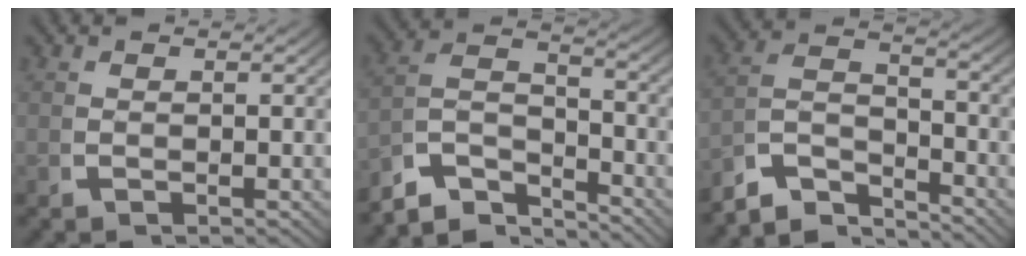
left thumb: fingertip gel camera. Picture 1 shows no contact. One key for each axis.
{"total": 8.2, "fx": -3.3, "fy": 5.6, "fz": 5.0, "tx": -0.106, "ty": -0.031, "tz": -0.059}
{"total": 7.3, "fx": -3.5, "fy": 4.6, "fz": 4.3, "tx": -0.090, "ty": -0.030, "tz": -0.062}